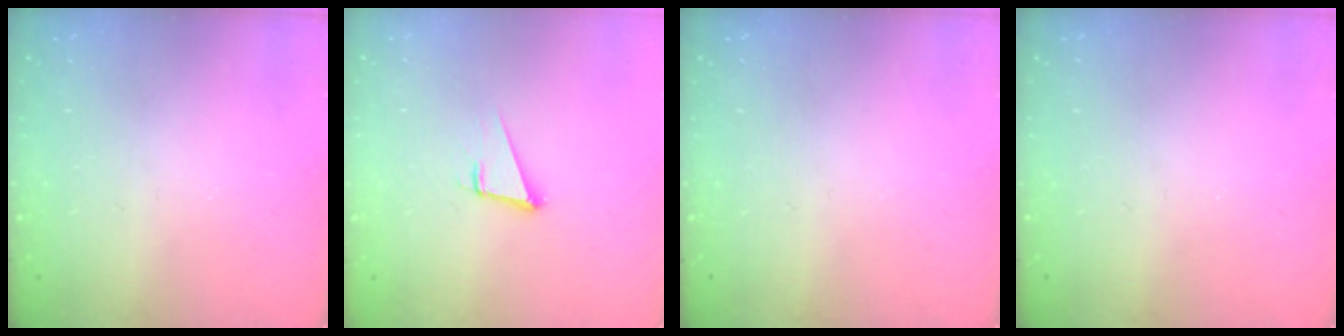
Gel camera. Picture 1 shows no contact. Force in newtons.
{"total": 4.8, "press": 3.6, "slide": 3.1}
{"total": 0.0}
{"total": 0.0}